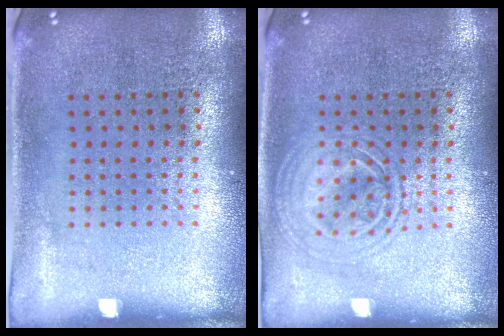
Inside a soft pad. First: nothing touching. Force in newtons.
{"total": 2.6, "press": 2.6, "slide": 0.3}